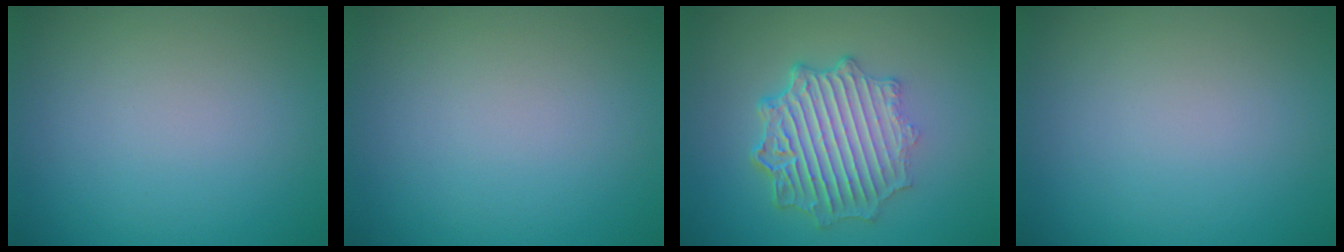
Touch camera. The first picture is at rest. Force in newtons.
{"total": 0.0}
{"total": 6.9, "press": 5.3, "slide": 4.4}
{"total": 0.0}